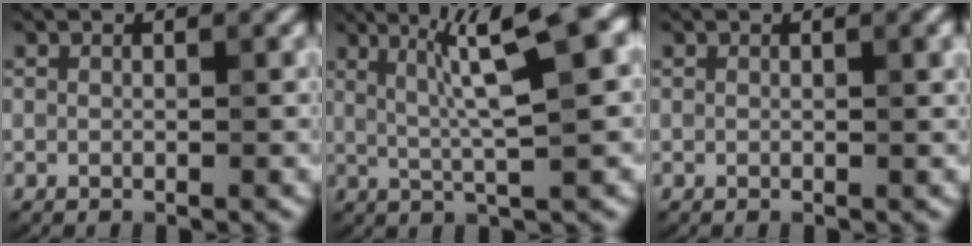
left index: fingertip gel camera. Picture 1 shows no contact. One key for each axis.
{"total": 7.9, "fx": 2.8, "fy": 1.1, "fz": 7.3, "tx": -0.112, "ty": 0.021, "tz": 0.049}
{"total": 1.0, "fx": 0.3, "fy": 0.2, "fz": 0.9, "tx": -0.011, "ty": 0.002, "tz": 0.003}